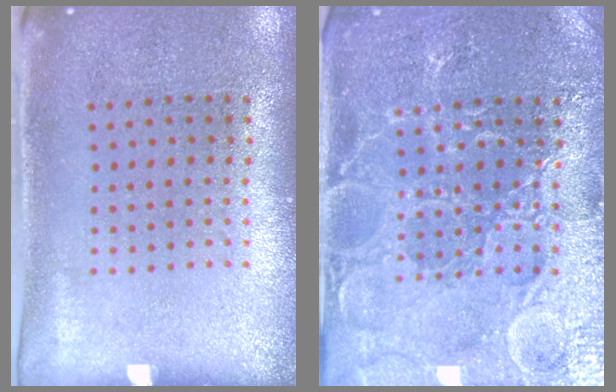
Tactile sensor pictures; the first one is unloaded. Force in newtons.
{"total": 4.4, "press": 4.4, "slide": 0.5}